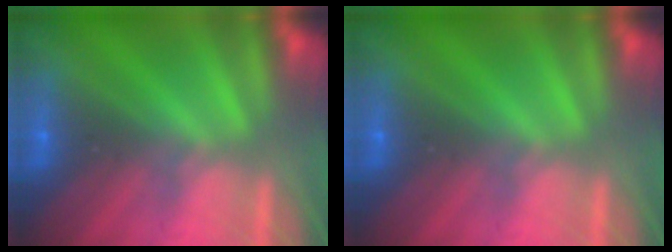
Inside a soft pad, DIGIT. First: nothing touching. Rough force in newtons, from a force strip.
{"total": 0.0}